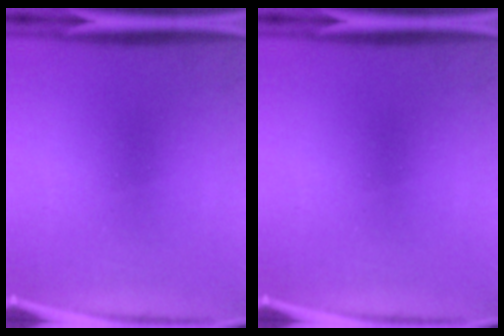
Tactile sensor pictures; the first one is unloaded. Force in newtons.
{"total": 0.0}